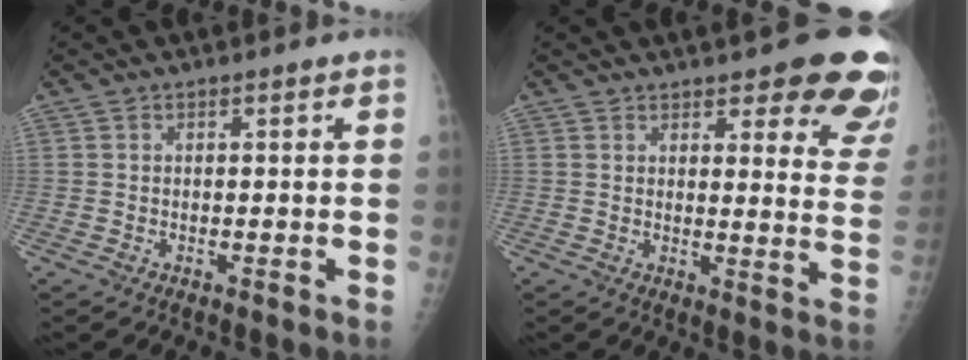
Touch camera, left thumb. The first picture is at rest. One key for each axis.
{"total": 14.3, "fx": 10.3, "fy": 4.3, "fz": 8.9, "tx": -0.058, "ty": -0.057, "tz": 0.103}